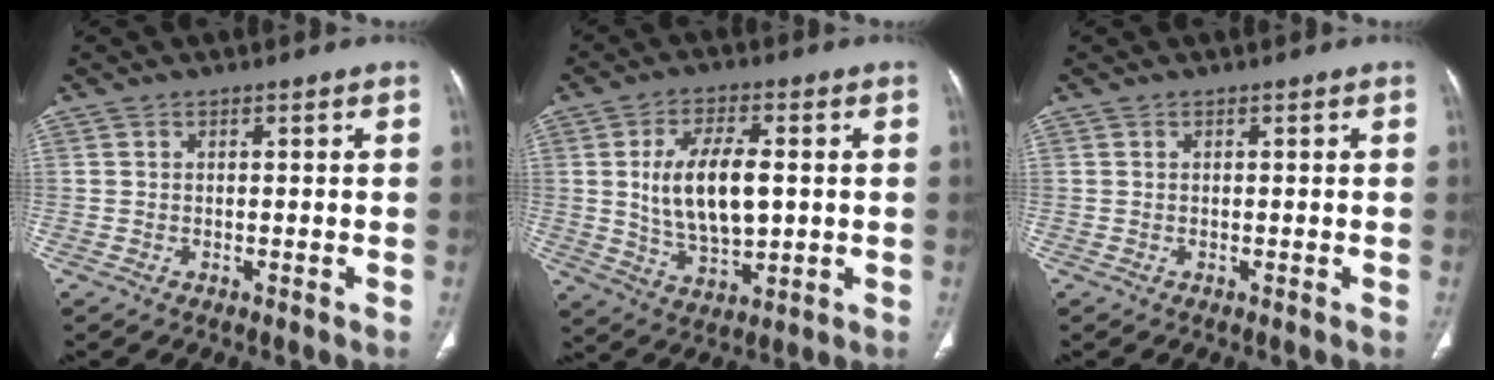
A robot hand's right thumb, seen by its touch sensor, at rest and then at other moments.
{"total": 12.6, "force": [1.2, 6.1, 10.9], "torque": [-0.191, -0.008, 0.028]}
{"total": 0.0}